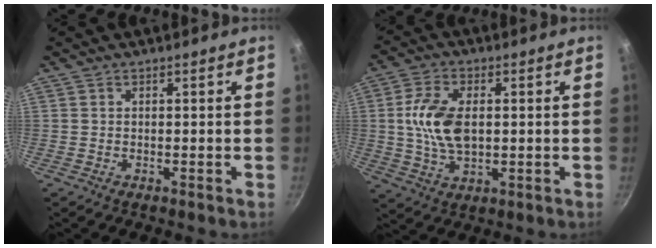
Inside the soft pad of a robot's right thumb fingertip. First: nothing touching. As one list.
[{"total": 10.7, "force": [0.9, 6.3, 8.7], "torque": [-0.158, 0.003, 0.017]}]